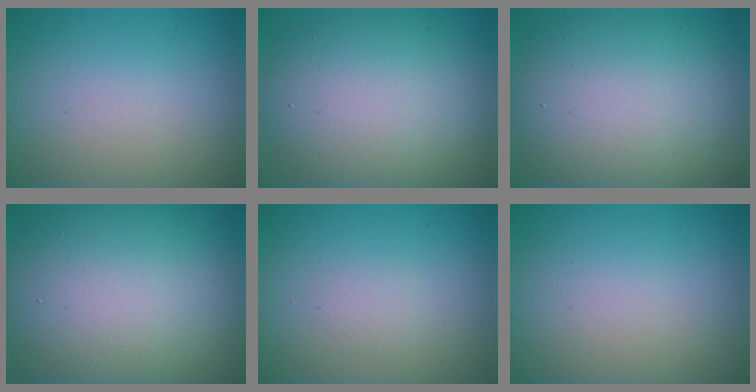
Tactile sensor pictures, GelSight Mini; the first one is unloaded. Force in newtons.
{"total": 11.1, "press": 11.1, "slide": 0.6}
{"total": 11.8, "press": 11.7, "slide": 0.9}
{"total": 13.9, "press": 13.9, "slide": 1.1}
{"total": 0.7, "press": 0.7, "slide": 0.0}
{"total": 0.0}